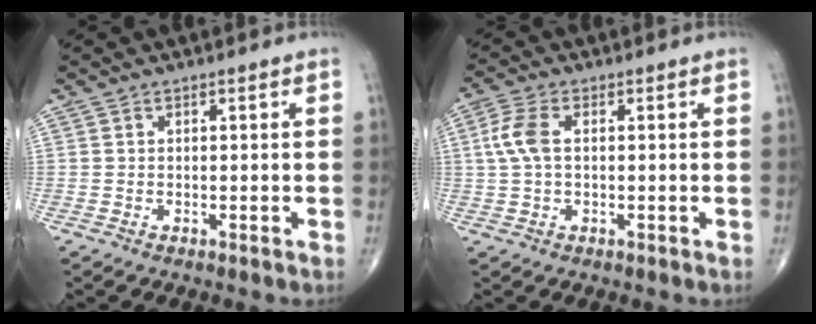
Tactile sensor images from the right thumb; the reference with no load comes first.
{"total": 5.3, "force": [0.6, 2.8, 4.5], "torque": [-0.116, 0.015, 0.010]}